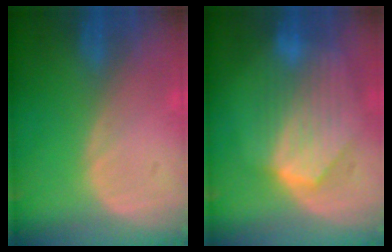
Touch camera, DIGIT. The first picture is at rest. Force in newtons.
{"total": 8.7, "press": 7.9, "slide": 3.7}